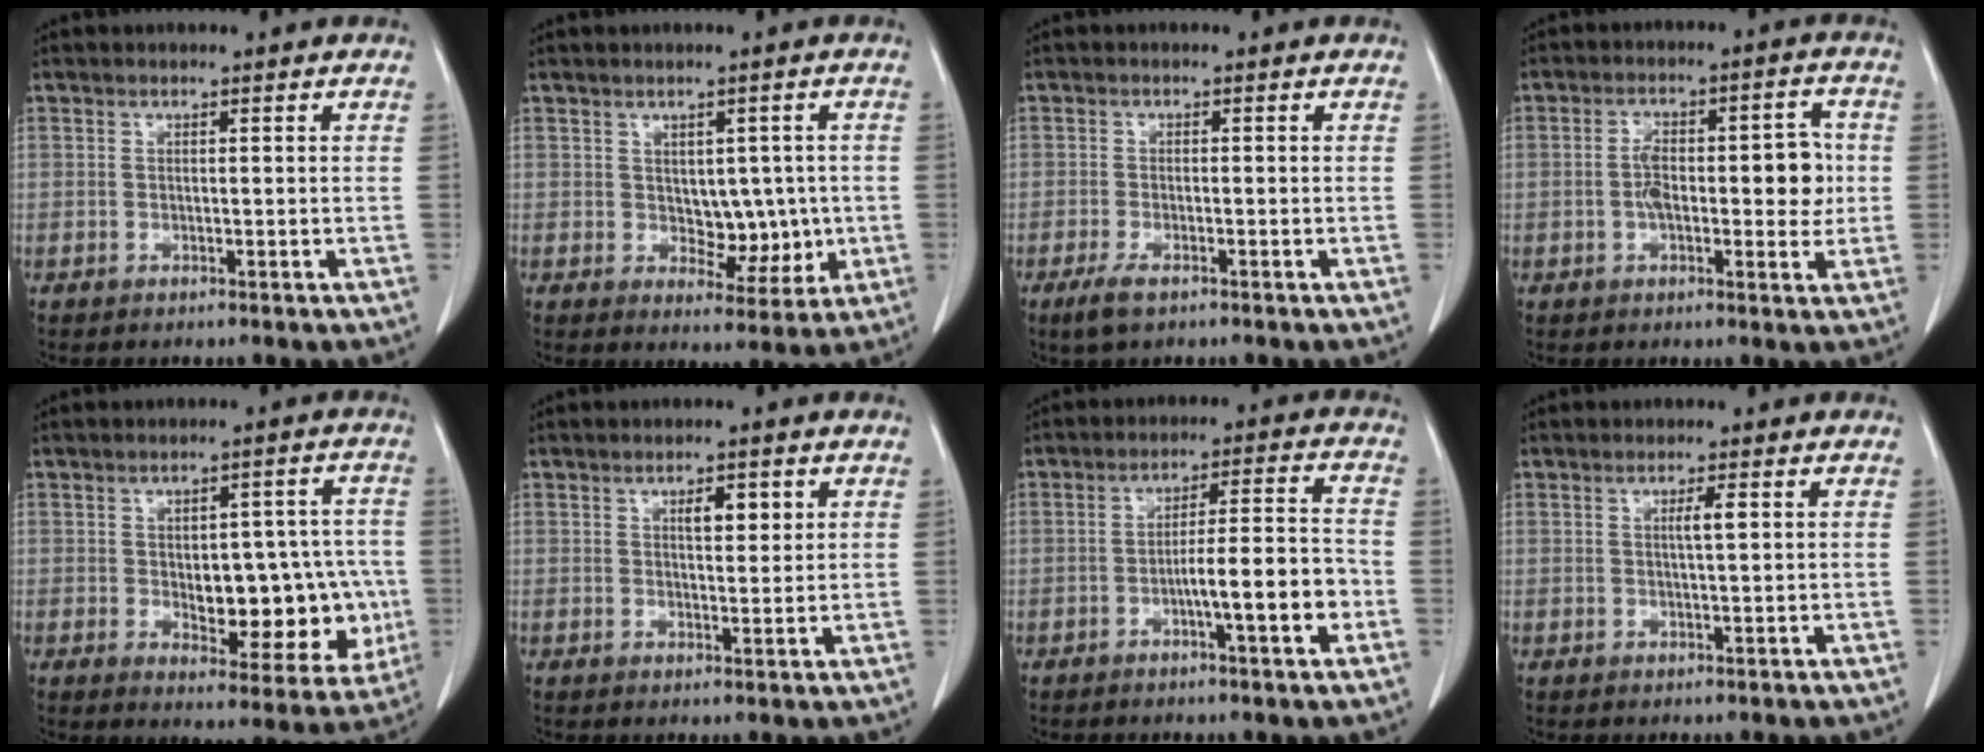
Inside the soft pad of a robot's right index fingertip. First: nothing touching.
{"total": 5.6, "force": [0.1, 3.6, 4.3], "torque": [-0.045, 0.003, 0.015]}
{"total": 3.0, "force": [-1.9, 0.9, 2.1], "torque": [-0.049, -0.005, -0.035]}
{"total": 9.0, "force": [-0.2, 3.6, 8.3], "torque": [-0.130, 0.022, -0.003]}
{"total": 13.0, "force": [-1.6, 6.6, 11.0], "torque": [-0.124, 0.019, 0.002]}
{"total": 3.4, "force": [1.3, 1.2, 2.8], "torque": [-0.045, 0.000, 0.021]}
{"total": 8.9, "force": [-3.1, 0.7, 8.3], "torque": [-0.126, 0.013, -0.046]}
{"total": 1.9, "force": [0.4, 0.0, 1.9], "torque": [-0.034, 0.002, 0.007]}